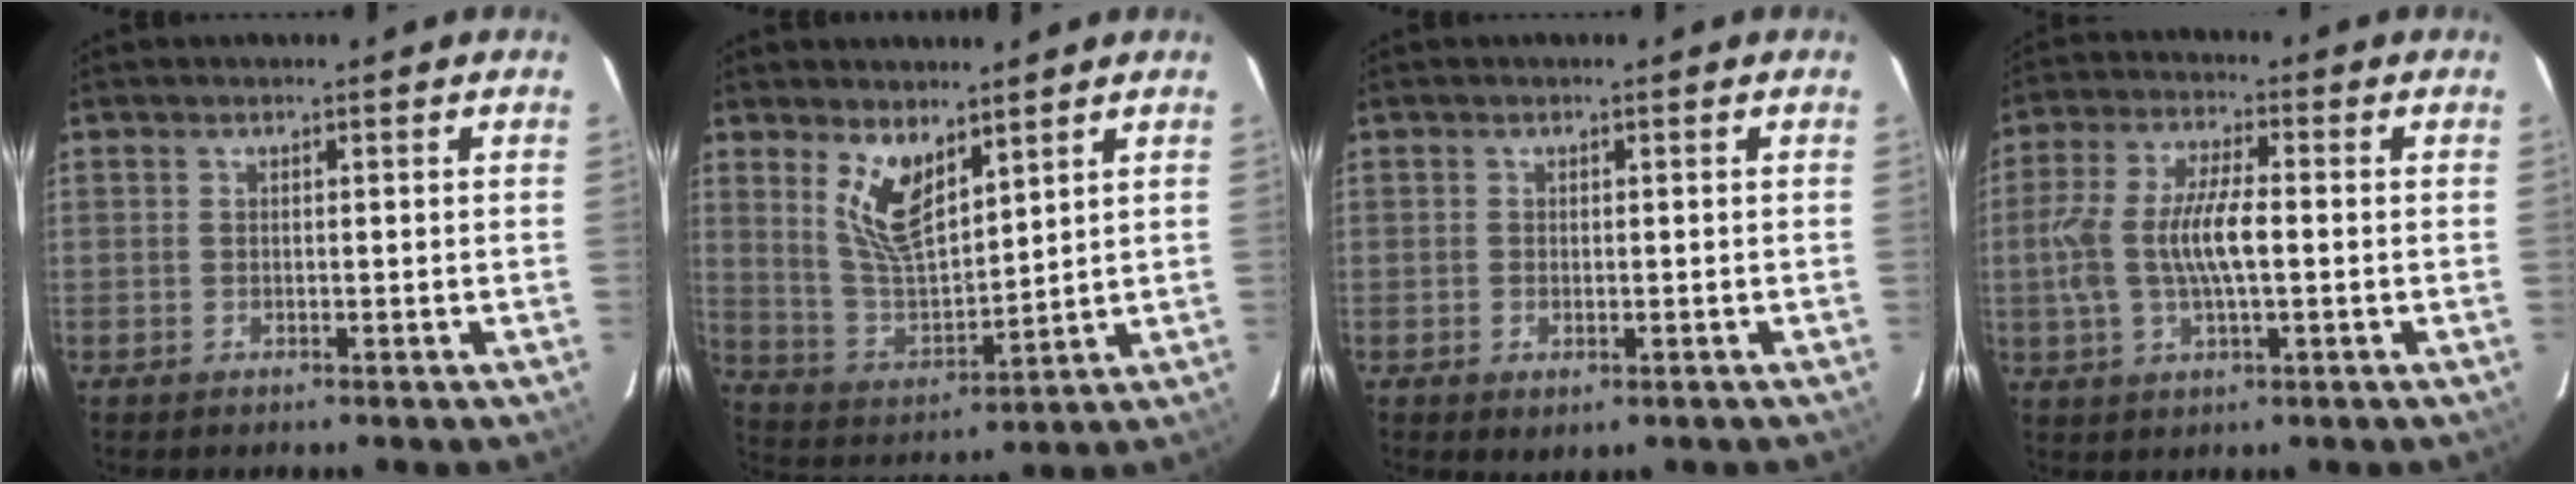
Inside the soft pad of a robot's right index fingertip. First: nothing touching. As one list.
[{"total": 9.9, "force": [6.0, 4.0, 6.9], "torque": [-0.131, -0.006, 0.128]}, {"total": 1.9, "force": [-0.6, 1.2, 1.3], "torque": [-0.022, -0.006, -0.005]}, {"total": 10.8, "force": [-0.7, 3.8, 10.1], "torque": [-0.207, 0.006, -0.012]}]